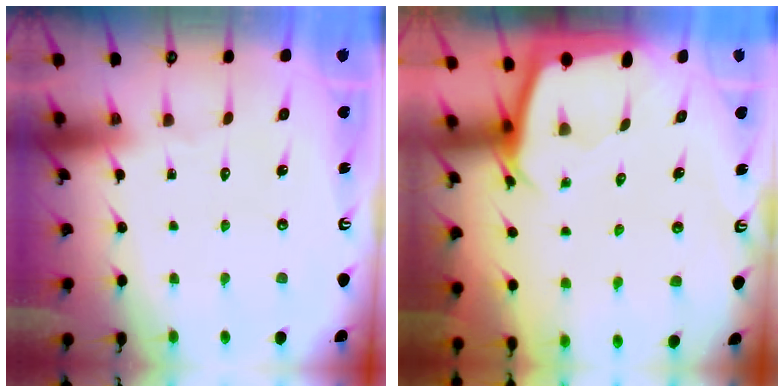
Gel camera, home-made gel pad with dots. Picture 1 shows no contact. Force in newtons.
{"total": 2.1, "press": 2.1, "slide": 0.0}